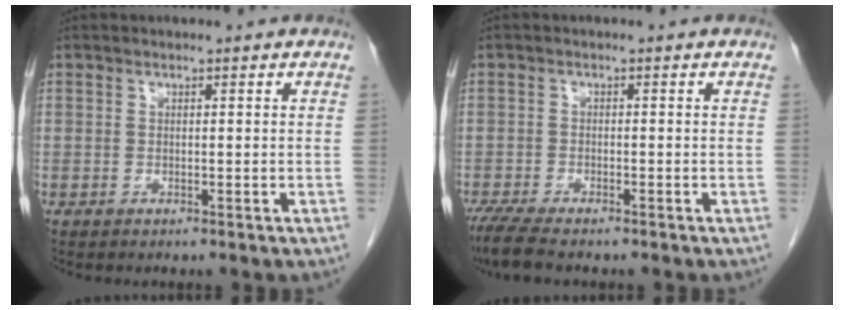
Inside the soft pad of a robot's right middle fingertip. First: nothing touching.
{"total": 5.8, "force": [-4.7, 1.1, 3.3], "torque": [-0.064, -0.016, -0.079]}